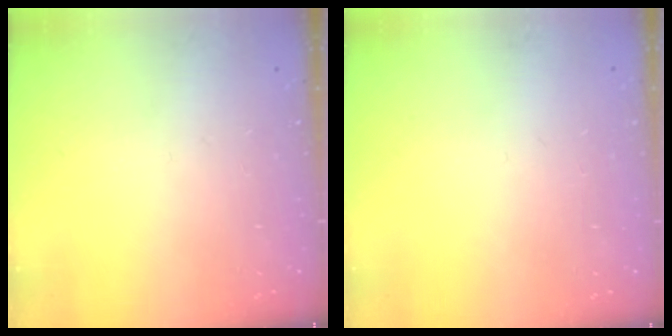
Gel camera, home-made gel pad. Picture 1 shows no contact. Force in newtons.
{"total": 0.7, "press": 0.6, "slide": 0.1}